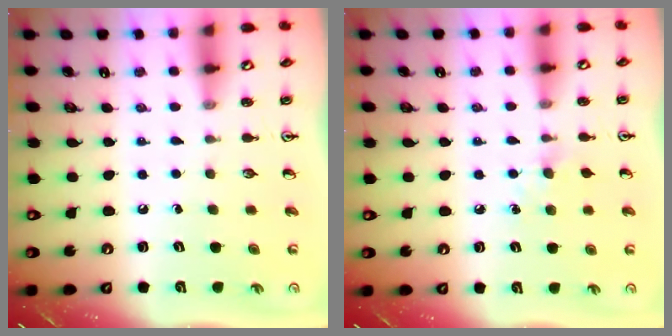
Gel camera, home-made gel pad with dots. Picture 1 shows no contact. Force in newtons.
{"total": 5.5, "press": 5.5, "slide": 0.8}